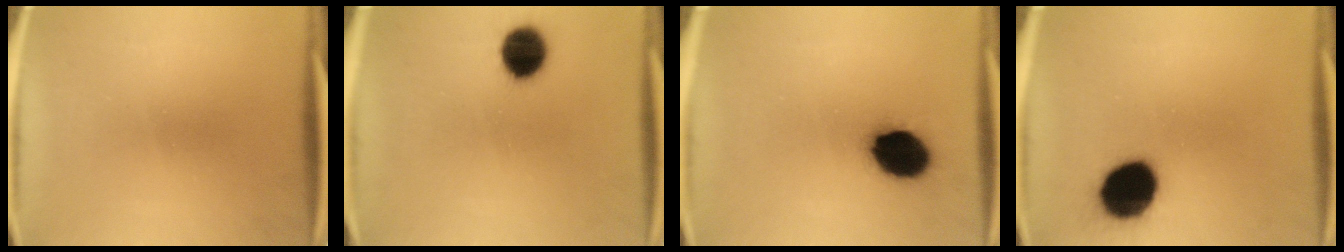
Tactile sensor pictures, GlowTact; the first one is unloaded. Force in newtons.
{"total": 9.3}
{"total": 12.6}
{"total": 15.7}